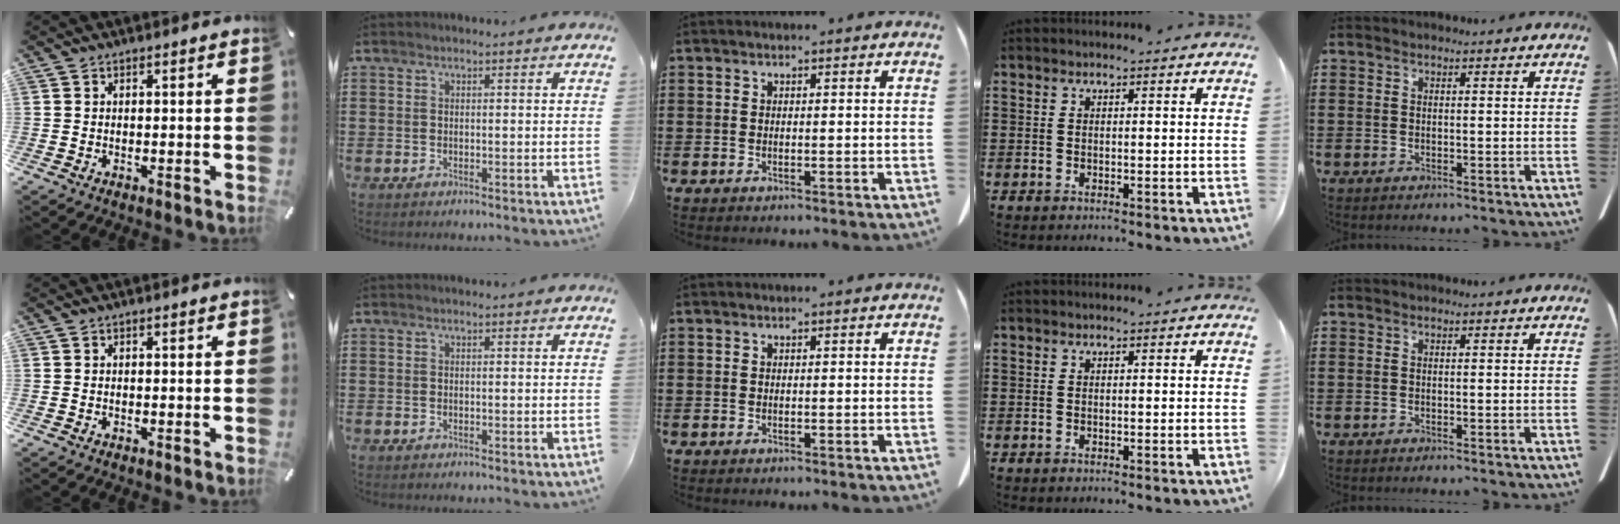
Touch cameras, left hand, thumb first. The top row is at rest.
{}